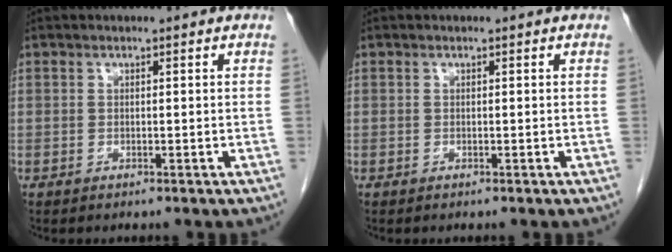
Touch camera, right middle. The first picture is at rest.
{"total": 0.0}